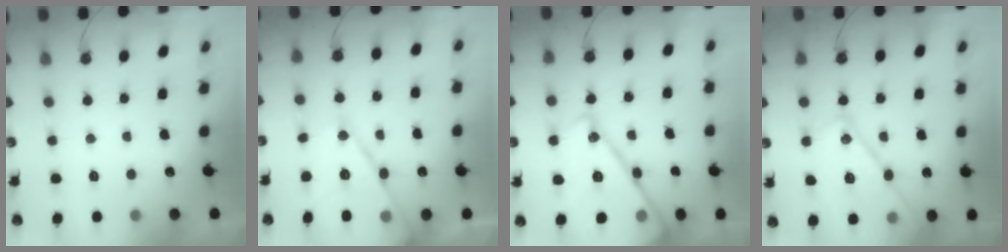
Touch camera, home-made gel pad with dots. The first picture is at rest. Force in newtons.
{"total": 15.8, "press": 15.7, "slide": 1.3}
{"total": 23.1, "press": 23.0, "slide": 2.5}
{"total": 17.5, "press": 17.4, "slide": 1.0}